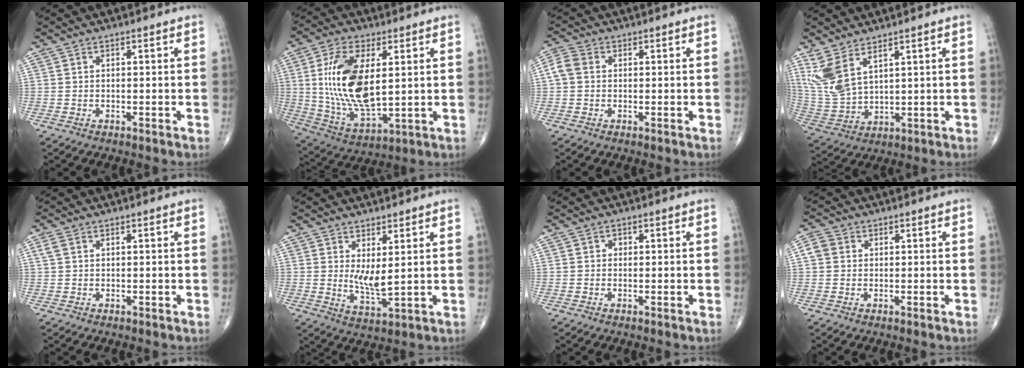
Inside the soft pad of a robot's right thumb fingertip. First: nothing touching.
{"total": 17.8, "force": [3.0, 8.5, 15.3], "torque": [-0.292, -0.020, 0.066]}
{"total": 3.7, "force": [0.3, 3.0, 2.2], "torque": [-0.049, 0.013, -0.001]}
{"total": 9.1, "force": [5.3, 3.9, 6.2], "torque": [-0.139, -0.022, 0.126]}
{"total": 1.4, "force": [0.6, 0.9, 0.9], "torque": [-0.026, 0.011, 0.017]}
{"total": 4.9, "force": [1.4, 1.4, 4.5], "torque": [-0.081, -0.025, 0.034]}
{"total": 0.6, "force": [0.0, 0.6, 0.2], "torque": [0.006, 0.002, -0.002]}
{"total": 2.7, "force": [0.4, 2.4, 1.1], "torque": [-0.018, 0.008, 0.005]}